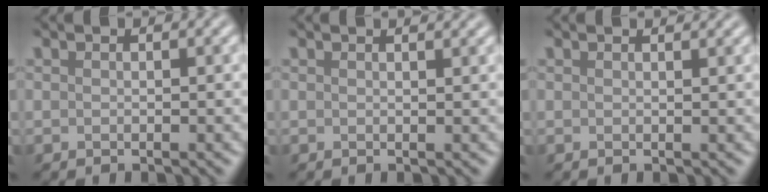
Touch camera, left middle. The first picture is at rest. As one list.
[{"total": 1.6, "force": [1.4, 0.4, 0.7], "torque": [-0.005, 0.001, 0.008]}, {"total": 1.3, "force": [1.2, 0.3, 0.5], "torque": [-0.003, 0.000, 0.009]}]